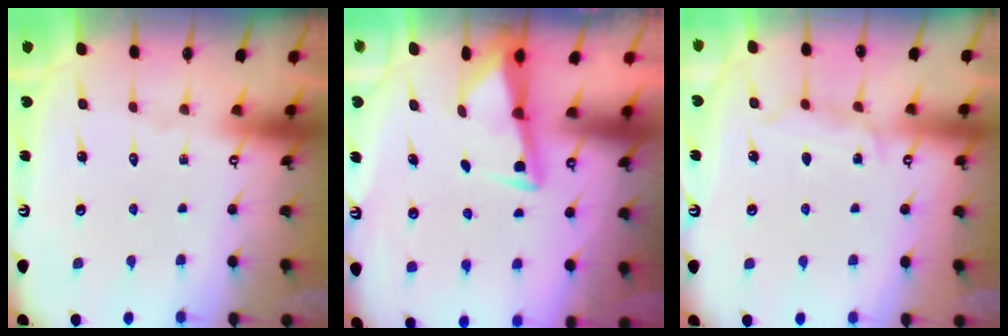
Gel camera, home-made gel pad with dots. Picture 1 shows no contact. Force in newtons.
{"total": 3.0, "press": 2.9, "slide": 0.4}
{"total": 6.5, "press": 6.4, "slide": 0.8}